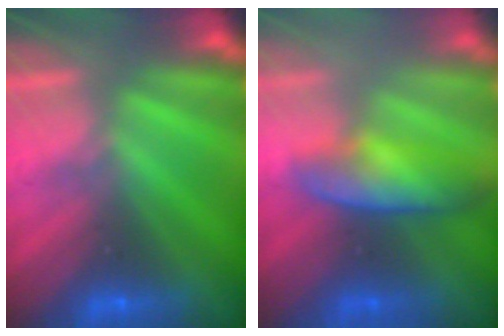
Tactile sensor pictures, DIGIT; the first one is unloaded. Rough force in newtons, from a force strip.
{"total": 3.4}